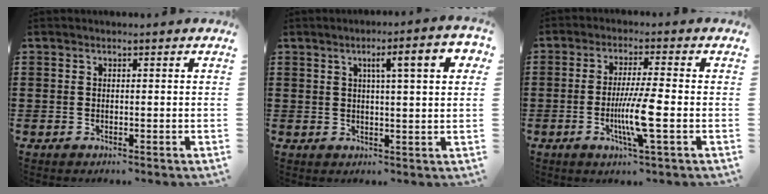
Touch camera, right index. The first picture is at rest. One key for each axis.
{"total": 6.8, "fx": 2.4, "fy": 1.0, "fz": 6.3, "tx": -0.110, "ty": -0.001, "tz": 0.033}
{"total": 7.7, "fx": -1.8, "fy": 0.2, "fz": 7.4, "tx": -0.146, "ty": -0.019, "tz": -0.038}